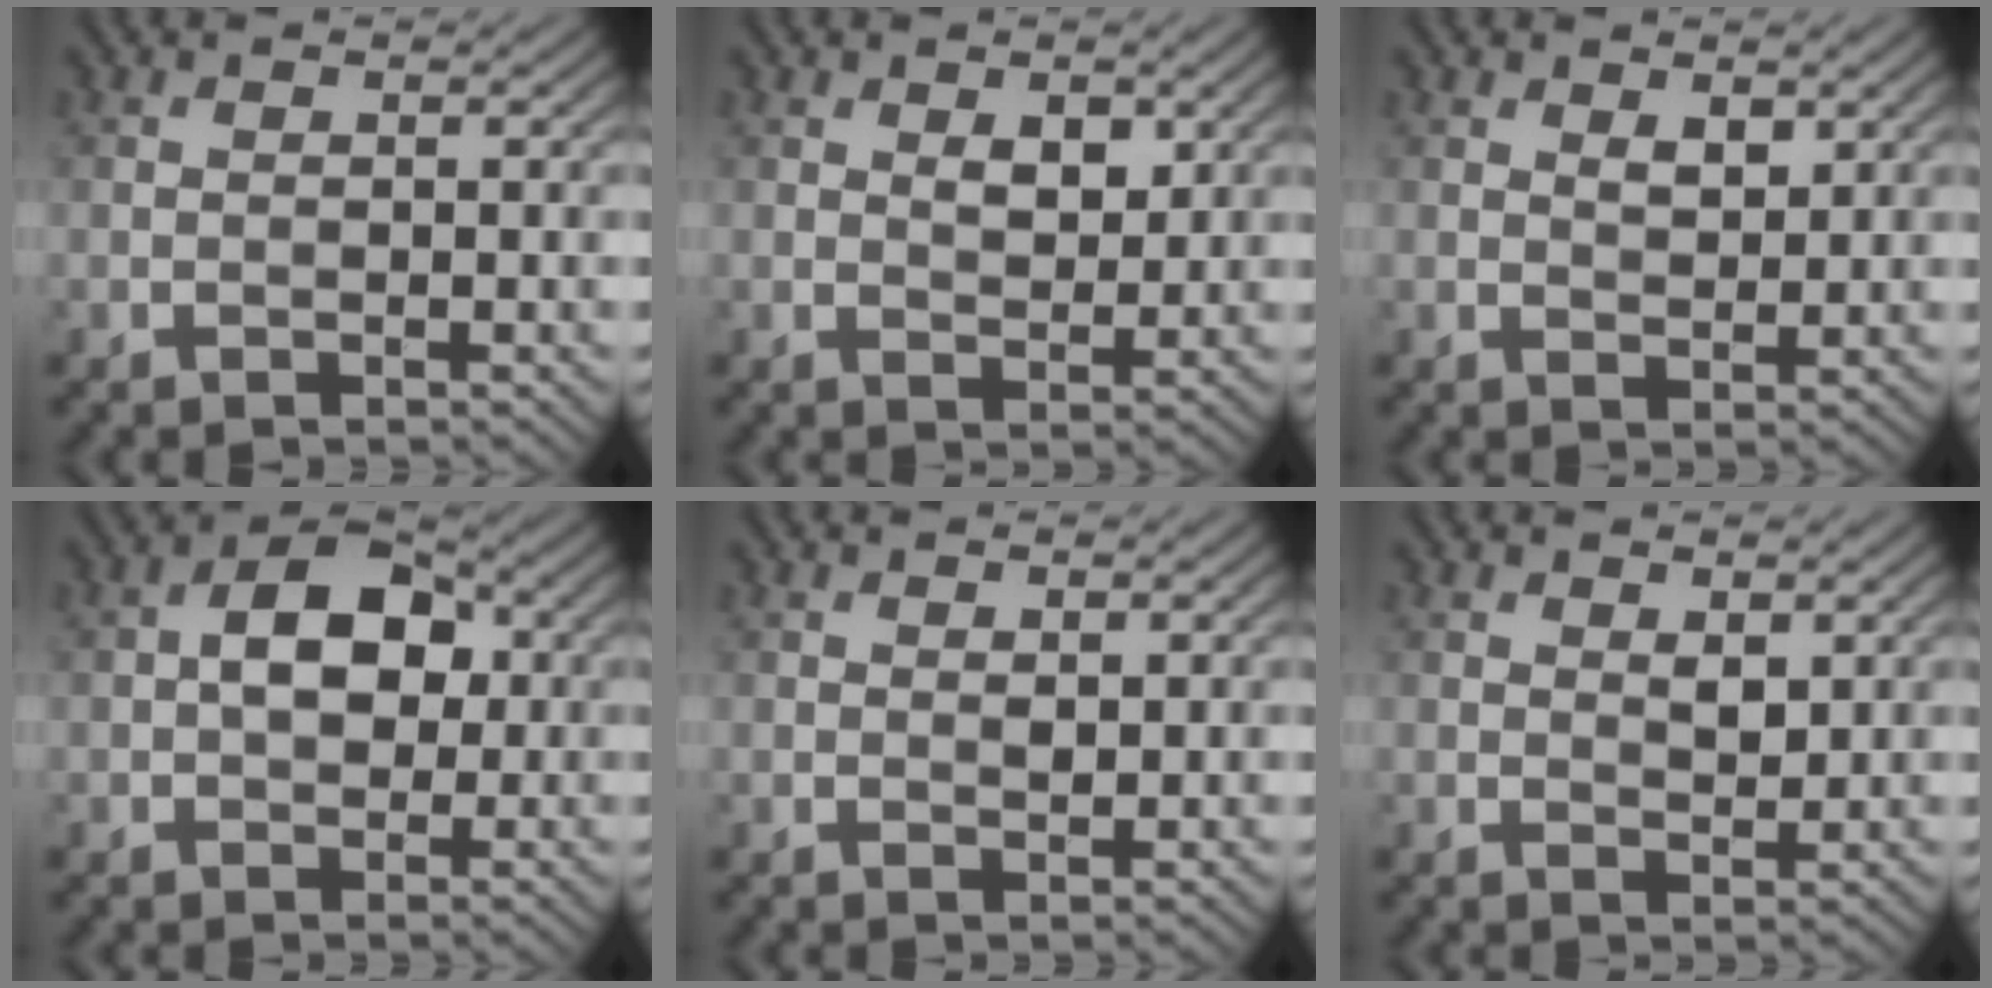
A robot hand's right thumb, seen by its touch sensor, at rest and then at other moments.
{"total": 3.0, "force": [1.3, 1.7, 2.1], "torque": [-0.036, -0.004, 0.024]}
{"total": 2.2, "force": [1.3, 1.1, 1.4], "torque": [-0.024, -0.005, 0.026]}
{"total": 6.4, "force": [0.5, 4.2, 4.7], "torque": [-0.075, 0.008, 0.000]}
{"total": 1.1, "force": [0.6, 0.5, 0.8], "torque": [-0.014, -0.004, 0.011]}
{"total": 1.9, "force": [1.0, 0.9, 1.4], "torque": [-0.025, -0.006, 0.021]}